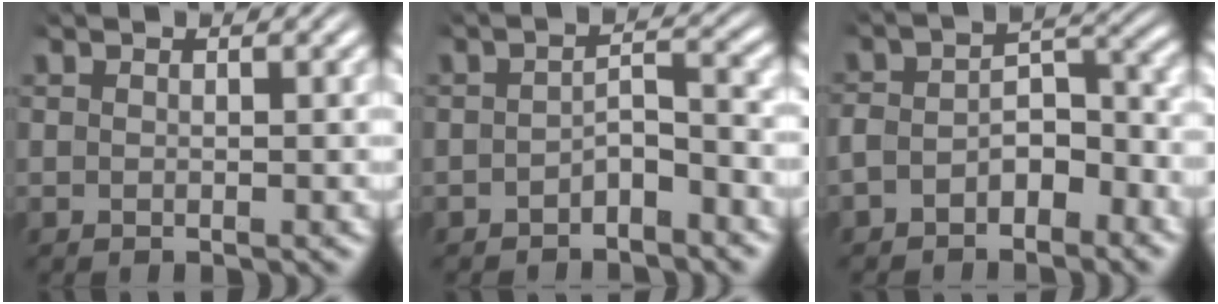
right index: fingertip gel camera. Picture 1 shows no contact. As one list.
[{"total": 2.2, "force": [-1.7, 0.6, 1.3], "torque": [-0.015, -0.009, -0.026]}, {"total": 4.2, "force": [-2.7, 2.3, 2.2], "torque": [-0.039, -0.011, -0.039]}]